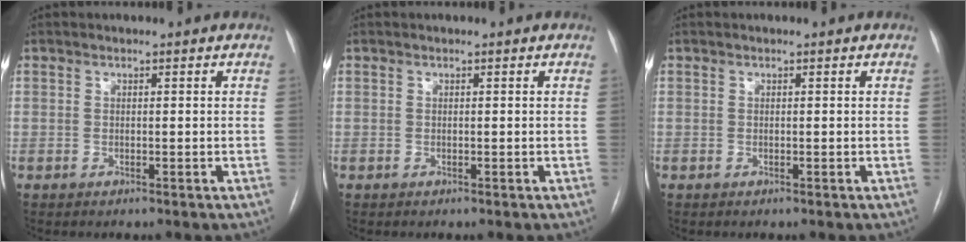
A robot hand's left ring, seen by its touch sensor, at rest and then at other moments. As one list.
[{"total": 0.0}, {"total": 0.0}]